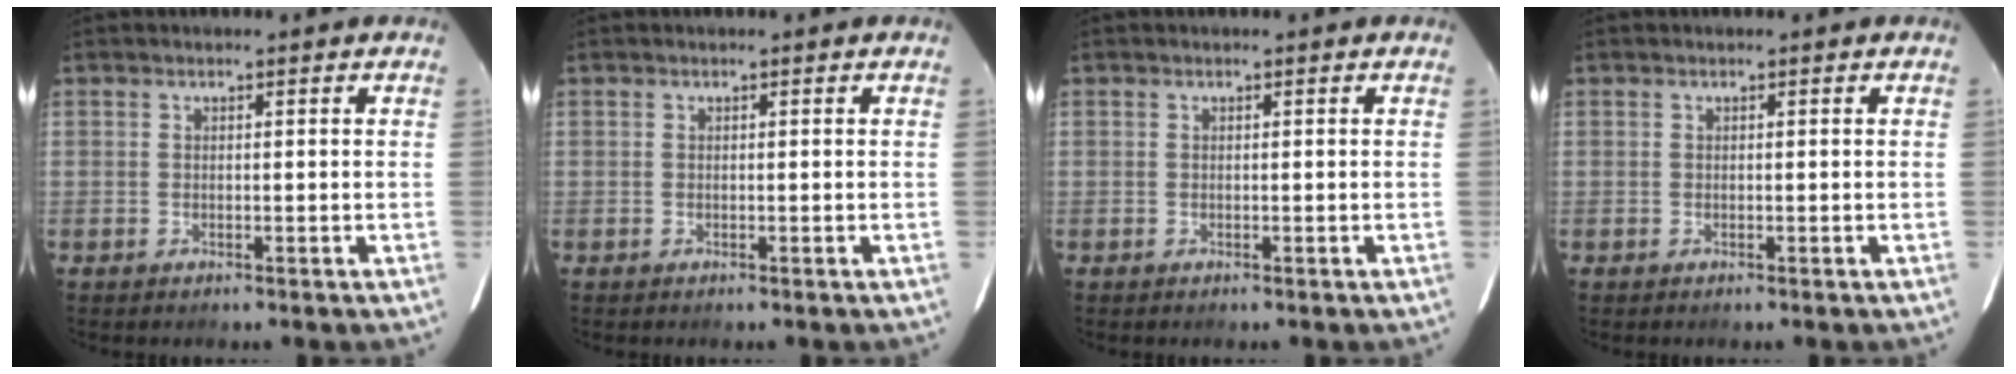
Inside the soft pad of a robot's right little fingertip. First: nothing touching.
{"total": 0.0}
{"total": 0.0}
{"total": 0.0}